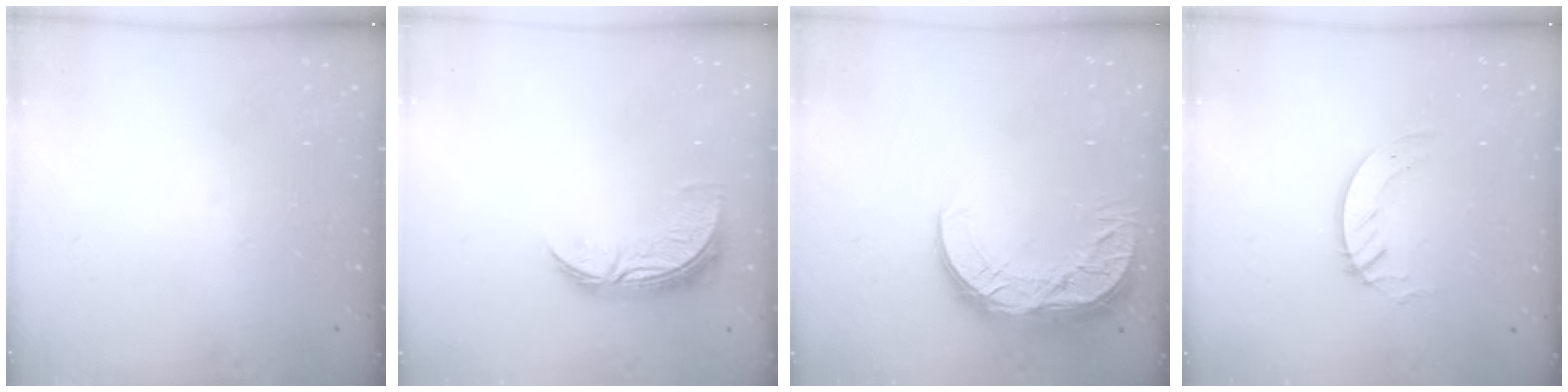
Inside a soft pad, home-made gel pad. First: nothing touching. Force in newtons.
{"total": 8.7, "press": 8.7, "slide": 0.4}
{"total": 11.3, "press": 11.2, "slide": 0.9}
{"total": 2.8, "press": 2.8, "slide": 0.2}